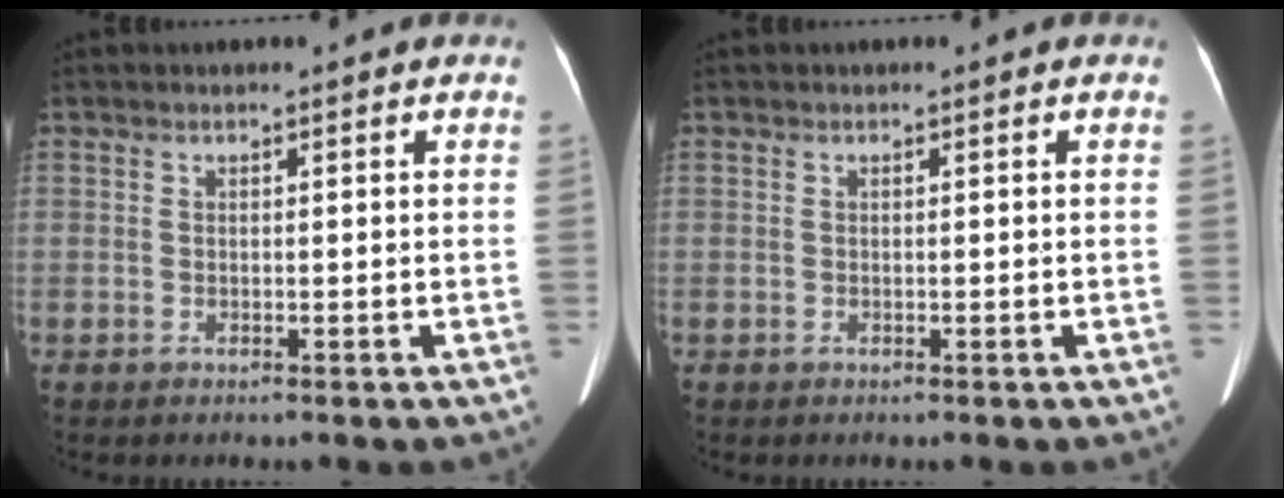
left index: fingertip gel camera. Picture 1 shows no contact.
{"total": 0.0}